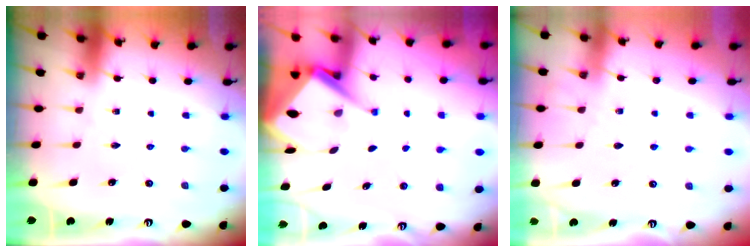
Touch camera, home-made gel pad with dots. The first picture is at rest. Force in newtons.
{"total": 8.4, "press": 8.3, "slide": 0.7}
{"total": 4.4, "press": 4.4, "slide": 0.7}